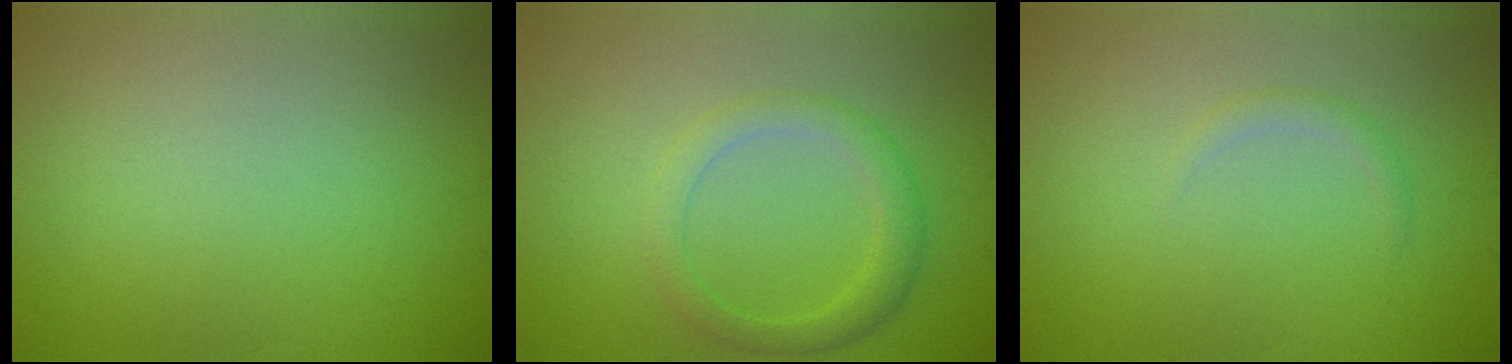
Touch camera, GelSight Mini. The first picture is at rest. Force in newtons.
{"total": 2.8, "press": 2.8, "slide": 0.1}
{"total": 1.0, "press": 1.0, "slide": 0.0}